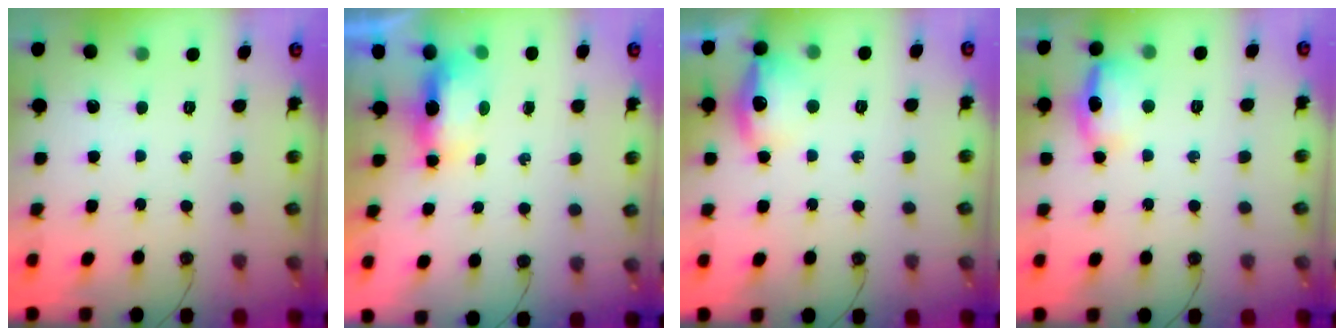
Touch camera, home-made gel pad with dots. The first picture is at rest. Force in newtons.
{"total": 6.0, "press": 5.9, "slide": 0.8}
{"total": 13.0, "press": 12.9, "slide": 1.0}
{"total": 12.0, "press": 11.9, "slide": 1.4}